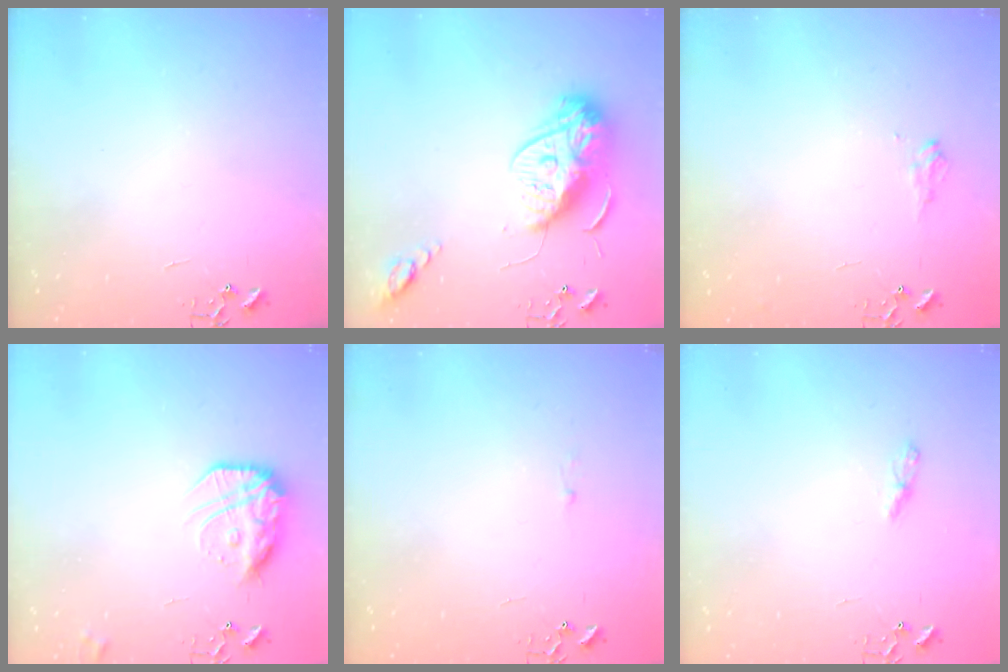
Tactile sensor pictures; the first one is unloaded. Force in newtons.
{"total": 16.1, "press": 16.0, "slide": 1.6}
{"total": 8.0, "press": 8.0, "slide": 1.0}
{"total": 16.5, "press": 16.4, "slide": 1.3}
{"total": 1.8, "press": 1.8, "slide": 0.2}
{"total": 4.7, "press": 4.7, "slide": 0.4}